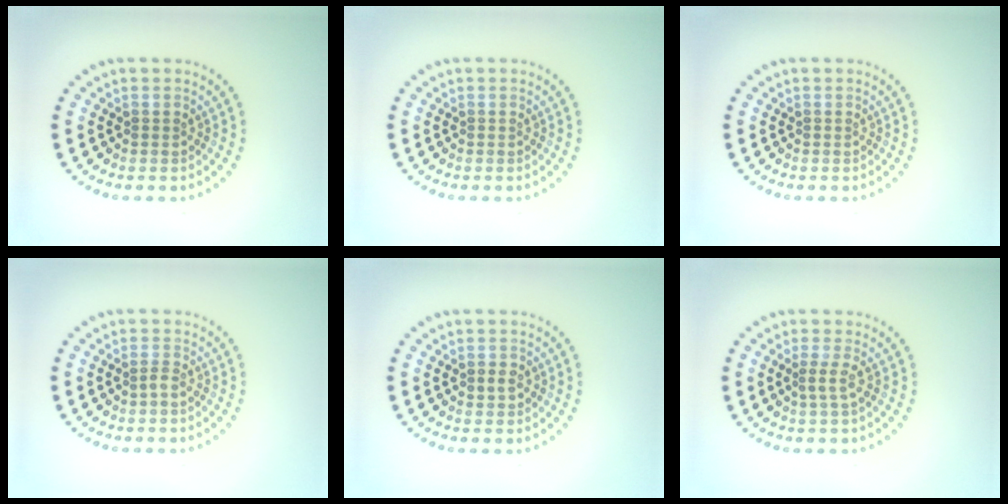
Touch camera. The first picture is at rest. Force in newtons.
{"total": 0.0}
{"total": 0.0}
{"total": 0.8, "press": 0.5, "slide": 0.7}
{"total": 1.1, "press": 1.1, "slide": 0.2}
{"total": 1.4, "press": 1.0, "slide": 1.0}